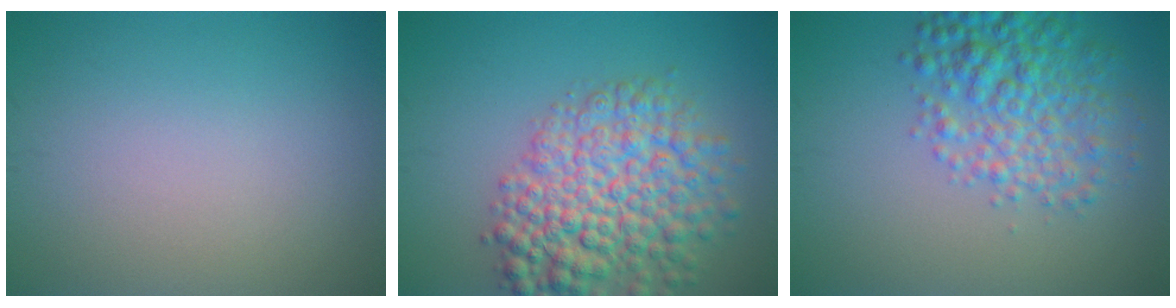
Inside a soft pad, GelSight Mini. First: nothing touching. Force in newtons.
{"total": 8.4, "press": 8.4, "slide": 0.3}
{"total": 5.5, "press": 5.5, "slide": 0.2}